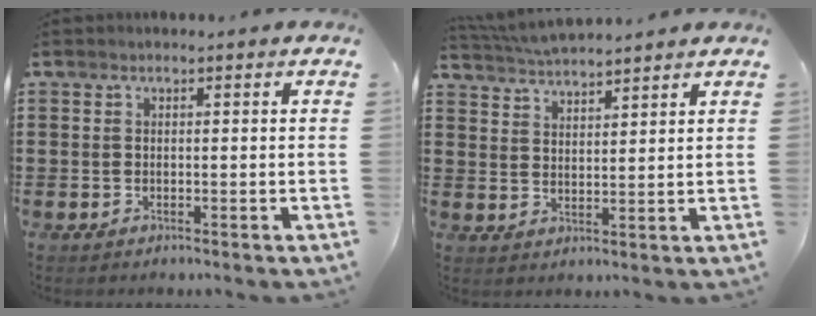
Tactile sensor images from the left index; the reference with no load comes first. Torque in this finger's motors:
{"motor_torque": [0.21, -0.36, 0.07, 0.09]}